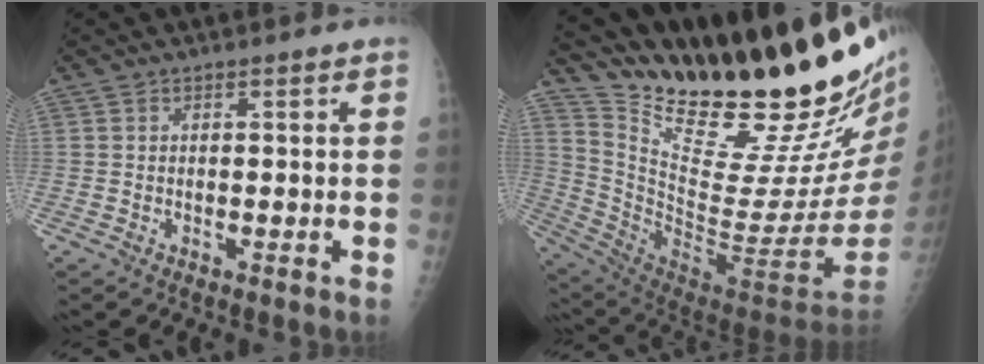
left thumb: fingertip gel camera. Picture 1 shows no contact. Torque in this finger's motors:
{"motor_torque": [2.93, -0.93, 1.34, -1.43, 0.09]}